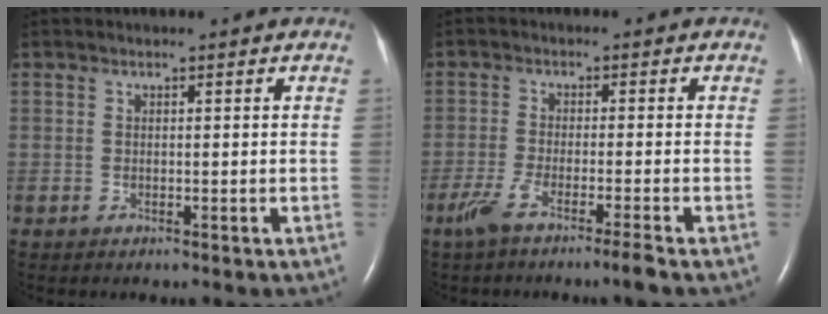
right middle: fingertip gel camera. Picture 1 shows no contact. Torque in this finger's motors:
{"motor_torque": [0.67, -0.66, 0.35, 0.07]}